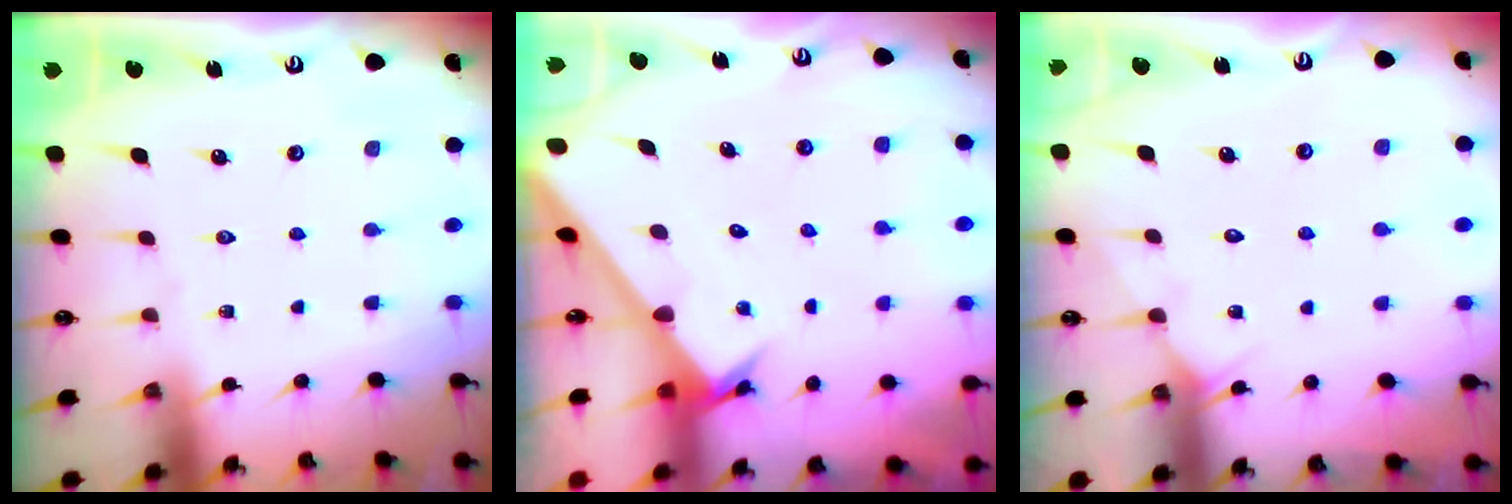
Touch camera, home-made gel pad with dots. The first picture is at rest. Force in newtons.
{"total": 2.5, "press": 2.5, "slide": 0.3}
{"total": 4.2, "press": 4.2, "slide": 0.4}